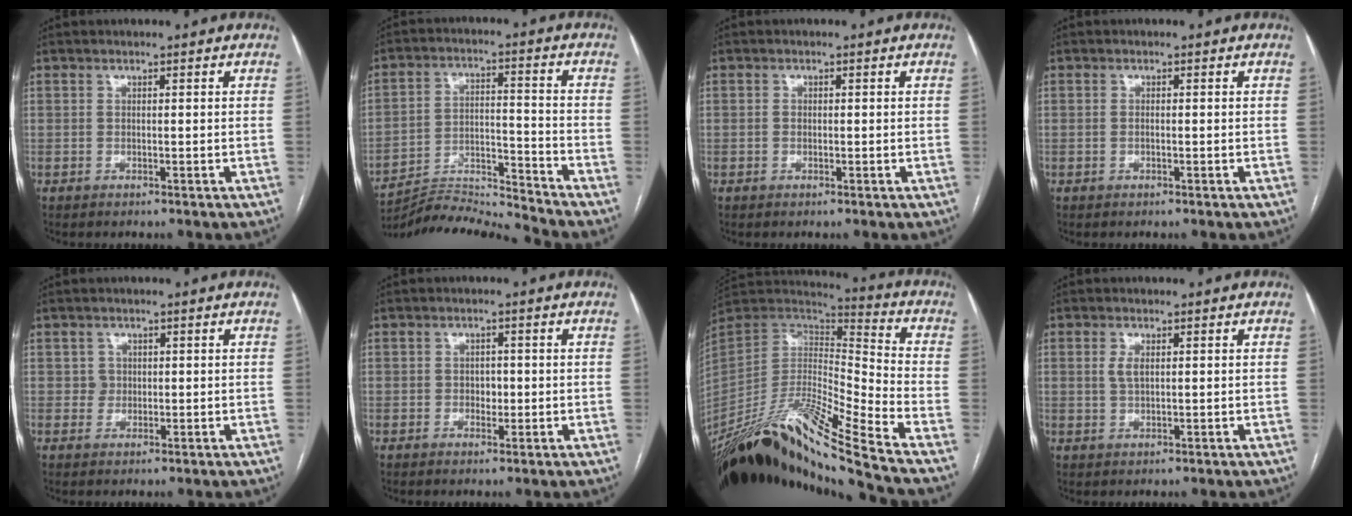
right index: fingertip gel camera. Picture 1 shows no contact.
{"total": 11.5, "force": [-11.1, -3.0, 0.4], "torque": [-0.011, 0.025, -0.200]}
{"total": 0.8, "force": [-0.1, 0.5, 0.5], "torque": [-0.012, 0.001, -0.004]}
{"total": 0.6, "force": [-0.2, 0.2, 0.5], "torque": [-0.014, 0.000, -0.003]}
{"total": 1.6, "force": [0.3, 1.6, 0.1], "torque": [0.004, 0.003, 0.002]}
{"total": 2.0, "force": [-0.3, 1.4, 1.3], "torque": [-0.018, 0.004, -0.004]}
{"total": 27.5, "force": [-21.9, -1.3, 16.6], "torque": [-0.307, -0.039, -0.390]}
{"total": 2.2, "force": [0.6, 0.9, 1.9], "torque": [-0.041, 0.000, 0.014]}